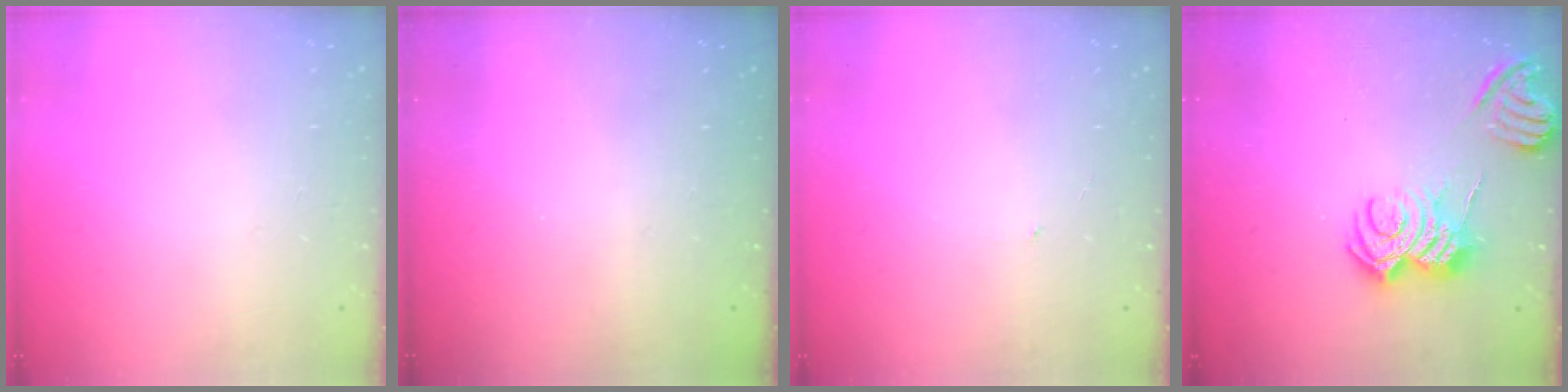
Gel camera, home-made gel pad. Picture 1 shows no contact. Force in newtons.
{"total": 2.3, "press": 2.2, "slide": 0.8}
{"total": 0.6, "press": 0.6, "slide": 0.1}
{"total": 8.2, "press": 8.2, "slide": 0.9}